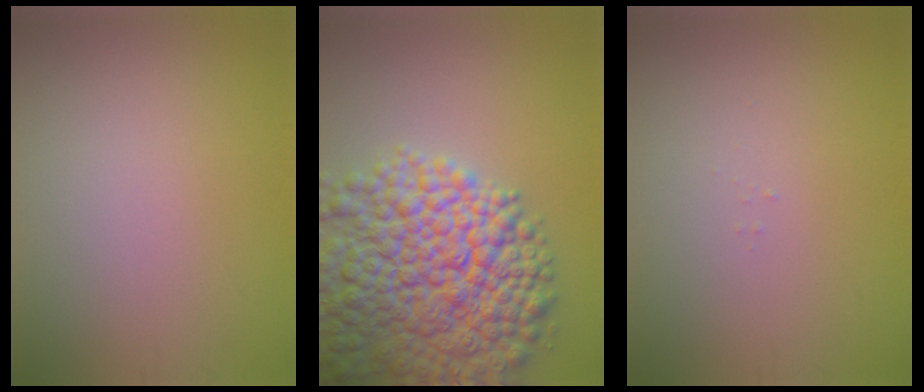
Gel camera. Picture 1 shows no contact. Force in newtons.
{"total": 13.2, "press": 13.2, "slide": 0.7}
{"total": 0.0}